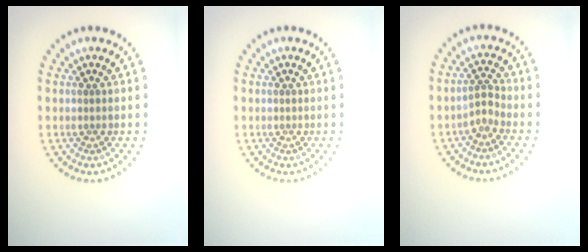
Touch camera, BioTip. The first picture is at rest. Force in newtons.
{"total": 0.0}
{"total": 1.5, "press": 1.0, "slide": 1.1}